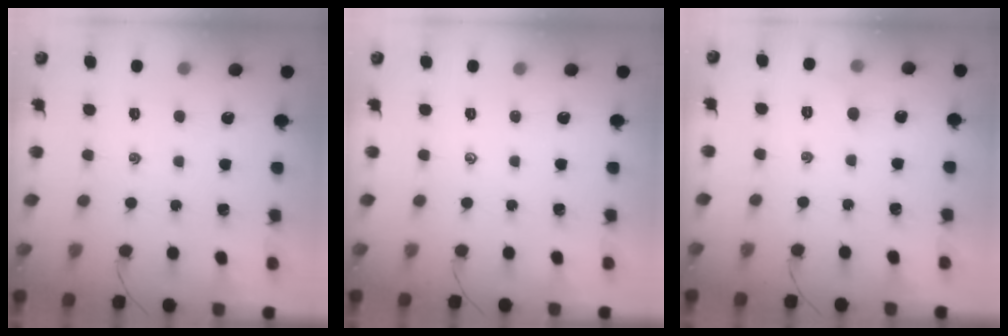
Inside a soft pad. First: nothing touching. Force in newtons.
{"total": 0.0}
{"total": 4.0, "press": 3.8, "slide": 1.3}